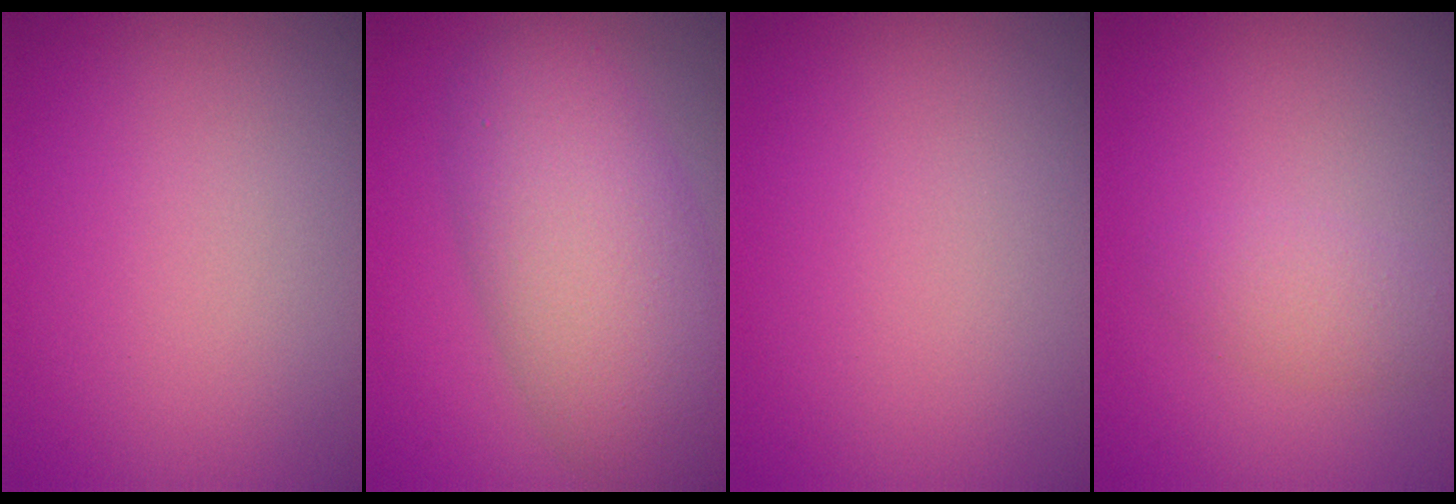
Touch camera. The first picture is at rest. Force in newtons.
{"total": 8.1, "press": 8.1, "slide": 0.6}
{"total": 0.0}
{"total": 1.8, "press": 1.8, "slide": 0.1}